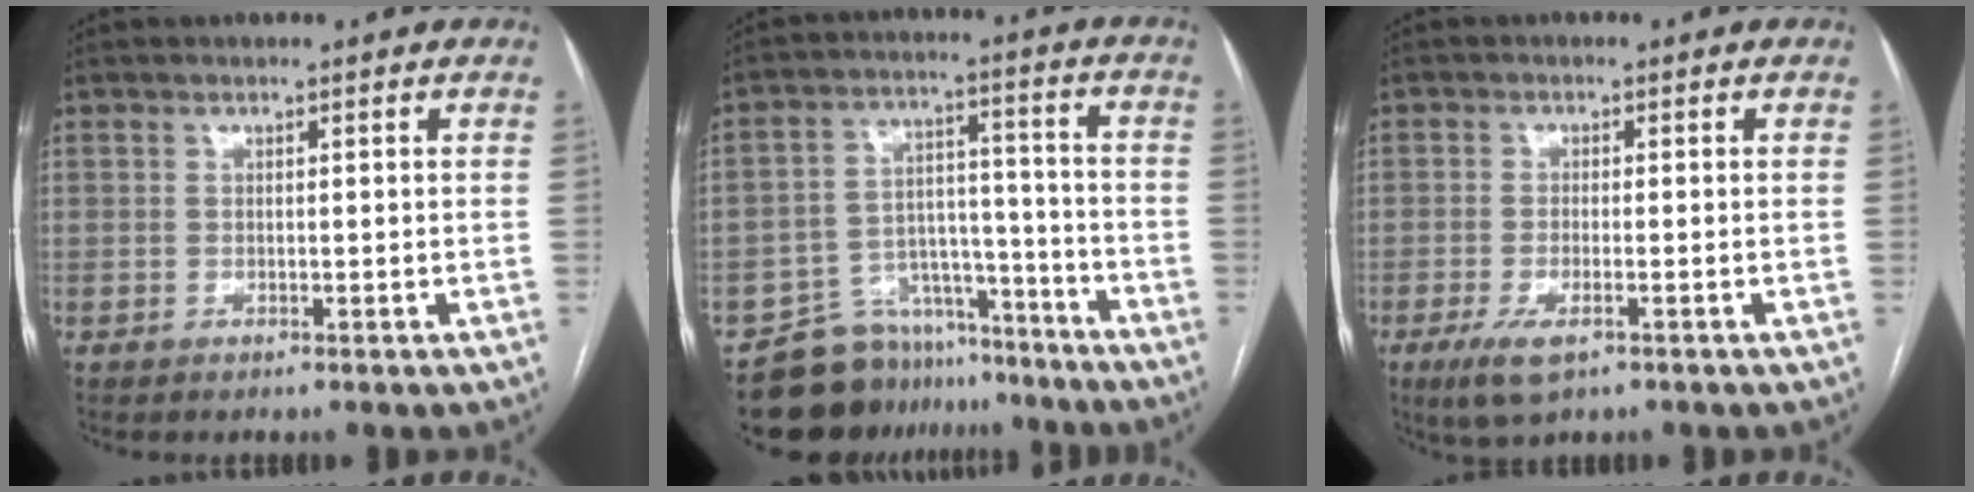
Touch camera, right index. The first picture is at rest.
{"total": 11.5, "force": [-9.9, 5.8, 0.6], "torque": [0.006, 0.061, -0.156]}
{"total": 5.0, "force": [-2.7, 1.3, 4.0], "torque": [-0.083, -0.011, -0.044]}